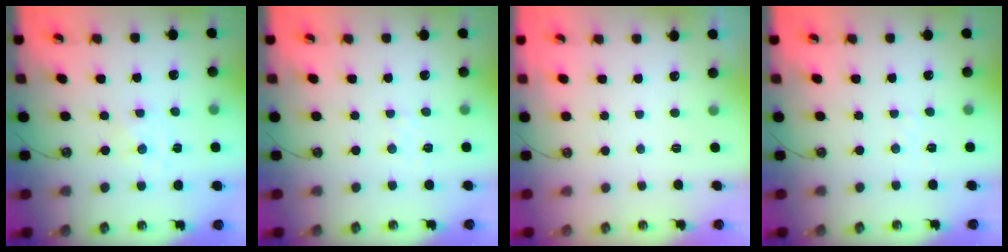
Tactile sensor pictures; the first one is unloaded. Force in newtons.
{"total": 2.5, "press": 2.5, "slide": 0.4}
{"total": 0.0}
{"total": 2.1, "press": 2.1, "slide": 0.4}